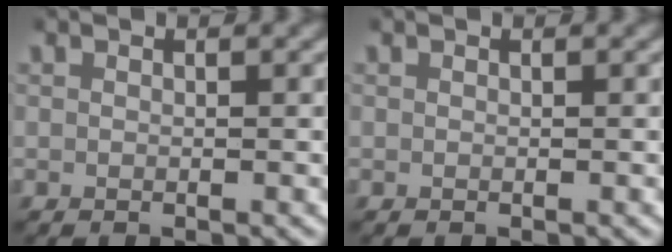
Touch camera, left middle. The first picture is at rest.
{"total": 0.0}